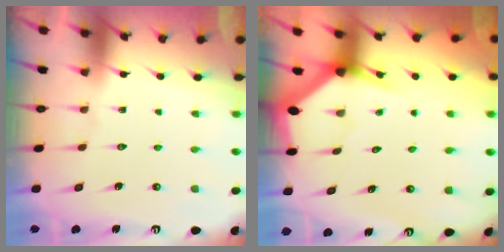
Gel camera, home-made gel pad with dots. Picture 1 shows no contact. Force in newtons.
{"total": 3.2, "press": 3.2, "slide": 0.1}